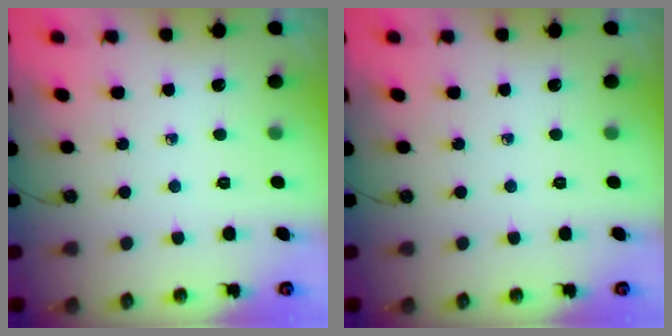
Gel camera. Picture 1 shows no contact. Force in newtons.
{"total": 0.0}